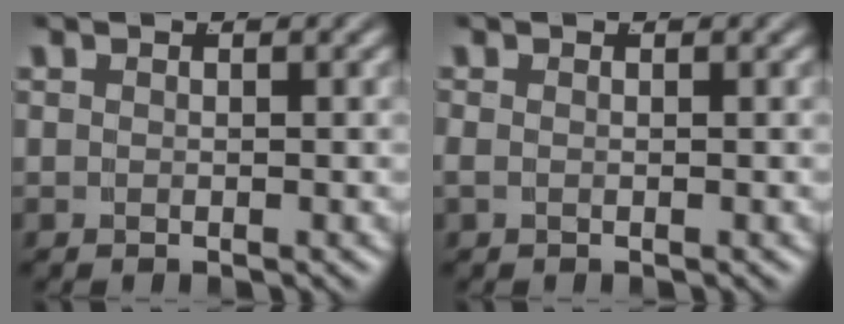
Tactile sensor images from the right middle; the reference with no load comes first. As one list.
[{"total": 0.7, "force": [-0.4, 0.3, 0.5], "torque": [-0.017, -0.007, -0.002]}]